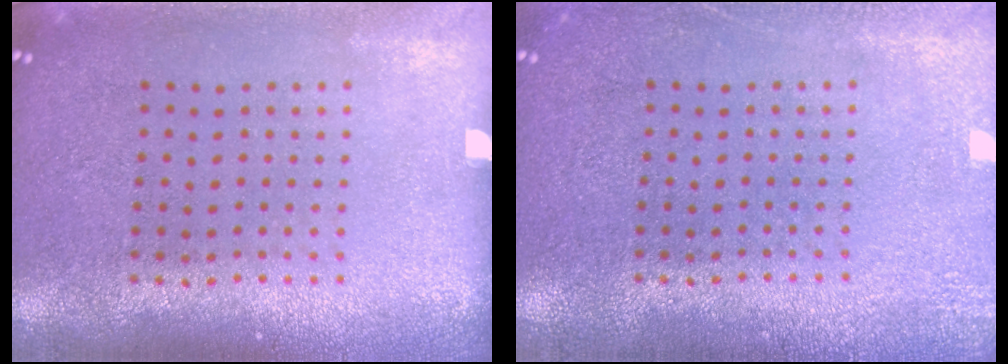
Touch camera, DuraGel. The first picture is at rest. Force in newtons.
{"total": 1.9, "press": 1.9, "slide": 0.3}